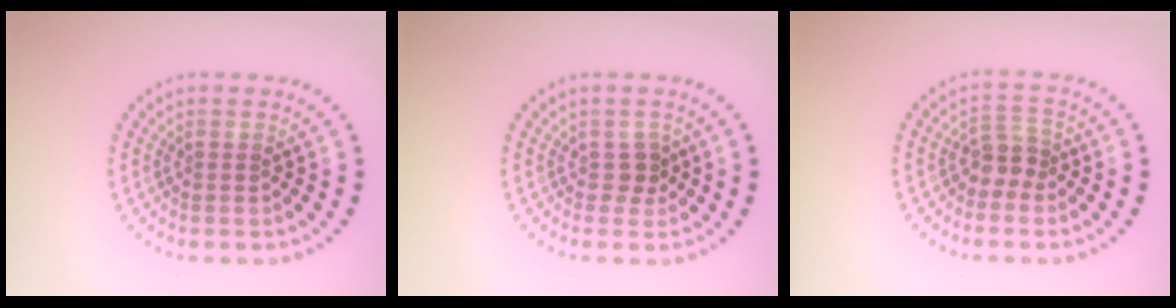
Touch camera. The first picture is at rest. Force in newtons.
{"total": 1.3, "press": 1.0, "slide": 0.8}
{"total": 2.1, "press": 1.6, "slide": 1.3}